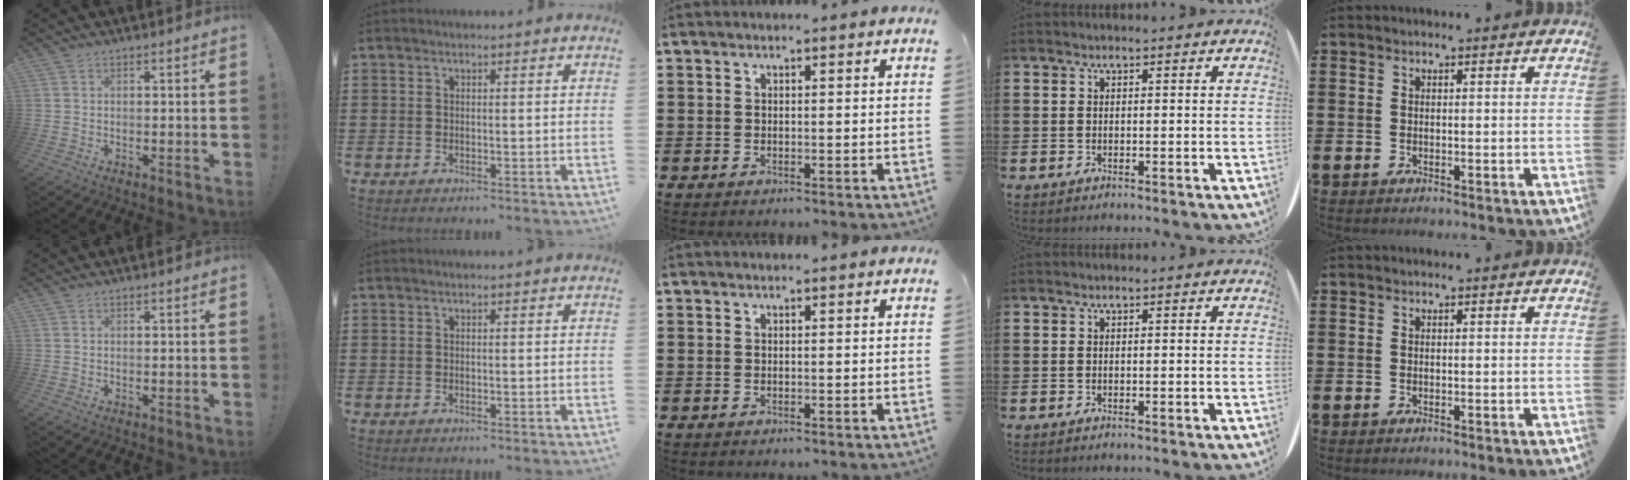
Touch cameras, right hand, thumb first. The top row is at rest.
{}